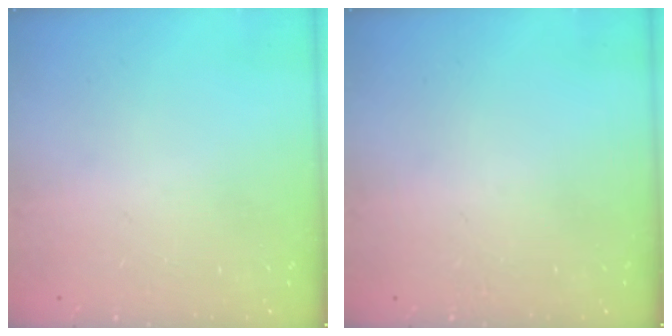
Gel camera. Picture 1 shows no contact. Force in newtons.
{"total": 0.0}